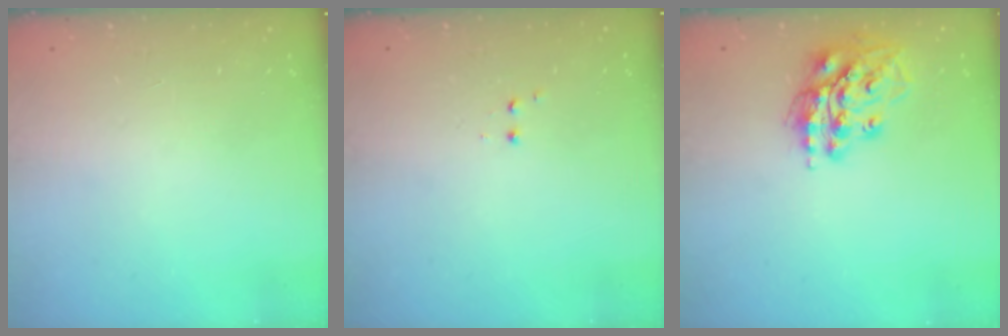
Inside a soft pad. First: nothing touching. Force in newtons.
{"total": 1.2, "press": 1.1, "slide": 0.5}
{"total": 15.4, "press": 15.3, "slide": 1.9}